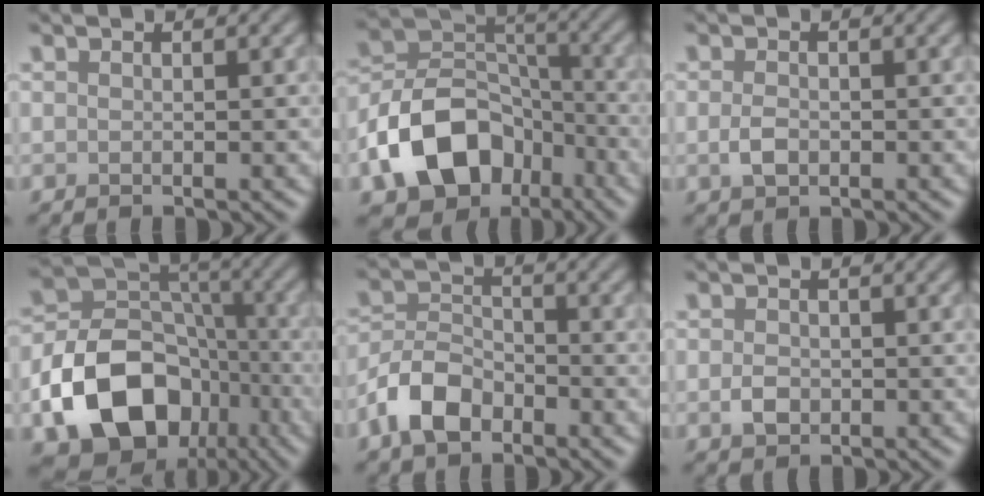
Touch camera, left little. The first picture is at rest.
{"total": 11.1, "force": [-5.2, 7.8, 5.9], "torque": [-0.106, 0.001, -0.102]}
{"total": 1.6, "force": [-0.4, 1.0, 1.2], "torque": [-0.025, -0.001, -0.008]}
{"total": 12.7, "force": [-5.5, 9.2, 6.9], "torque": [-0.129, -0.008, -0.097]}
{"total": 4.8, "force": [-2.8, 2.8, 2.7], "torque": [-0.051, 0.002, -0.064]}
{"total": 1.7, "force": [-0.4, 1.3, 1.1], "torque": [-0.021, -0.002, -0.009]}